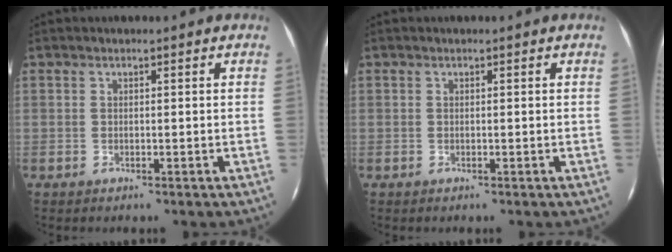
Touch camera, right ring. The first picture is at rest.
{"total": 0.0}